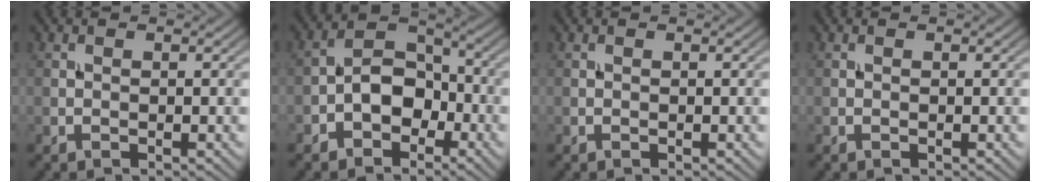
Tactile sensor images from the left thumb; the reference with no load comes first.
{"total": 6.3, "force": [-2.6, 4.4, 3.8], "torque": [-0.056, 0.010, -0.057]}
{"total": 0.0}
{"total": 0.0}